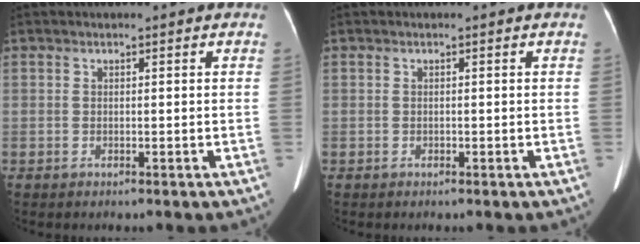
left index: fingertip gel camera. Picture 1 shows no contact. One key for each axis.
{"total": 0.0}